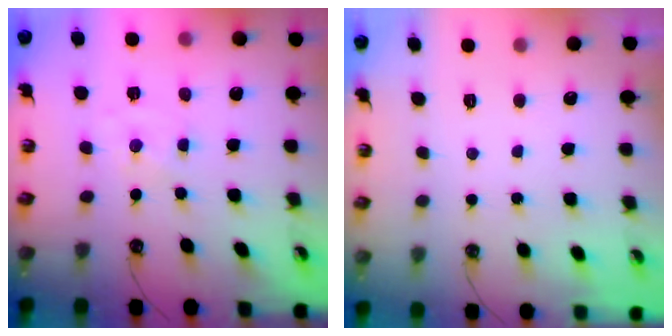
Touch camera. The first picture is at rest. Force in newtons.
{"total": 0.0}